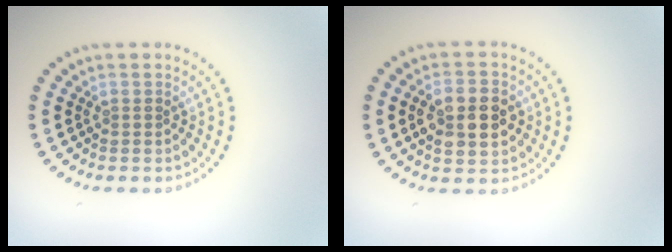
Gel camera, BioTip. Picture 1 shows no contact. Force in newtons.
{"total": 4.5, "press": 4.5, "slide": 0.0}